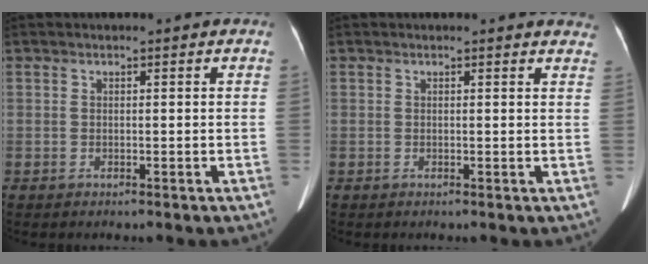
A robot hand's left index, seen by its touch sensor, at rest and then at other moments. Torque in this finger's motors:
{"motor_torque": [0.33, -0.28, -0.02, -0.01]}